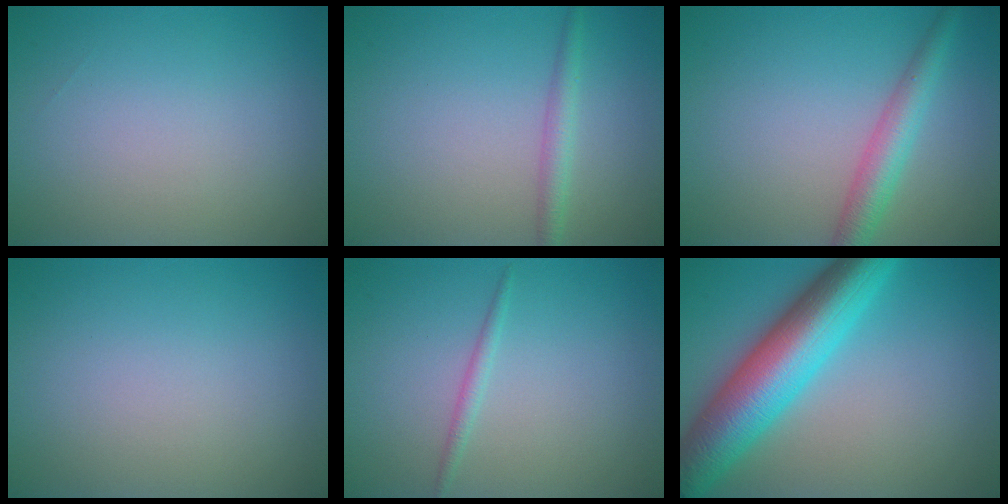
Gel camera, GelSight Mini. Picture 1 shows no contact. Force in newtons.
{"total": 1.9, "press": 1.8, "slide": 0.1}
{"total": 3.4, "press": 3.4, "slide": 0.1}
{"total": 0.0}
{"total": 1.0, "press": 1.0, "slide": 0.0}
{"total": 10.1, "press": 10.1, "slide": 0.2}